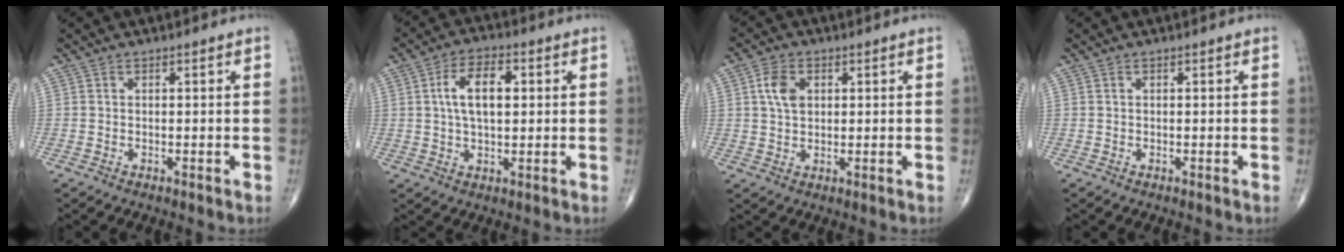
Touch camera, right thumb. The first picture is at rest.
{"total": 8.6, "force": [1.5, 4.5, 7.2], "torque": [-0.119, 0.009, 0.023]}
{"total": 5.2, "force": [1.4, 3.6, 3.5], "torque": [-0.060, -0.003, 0.023]}
{"total": 0.0}